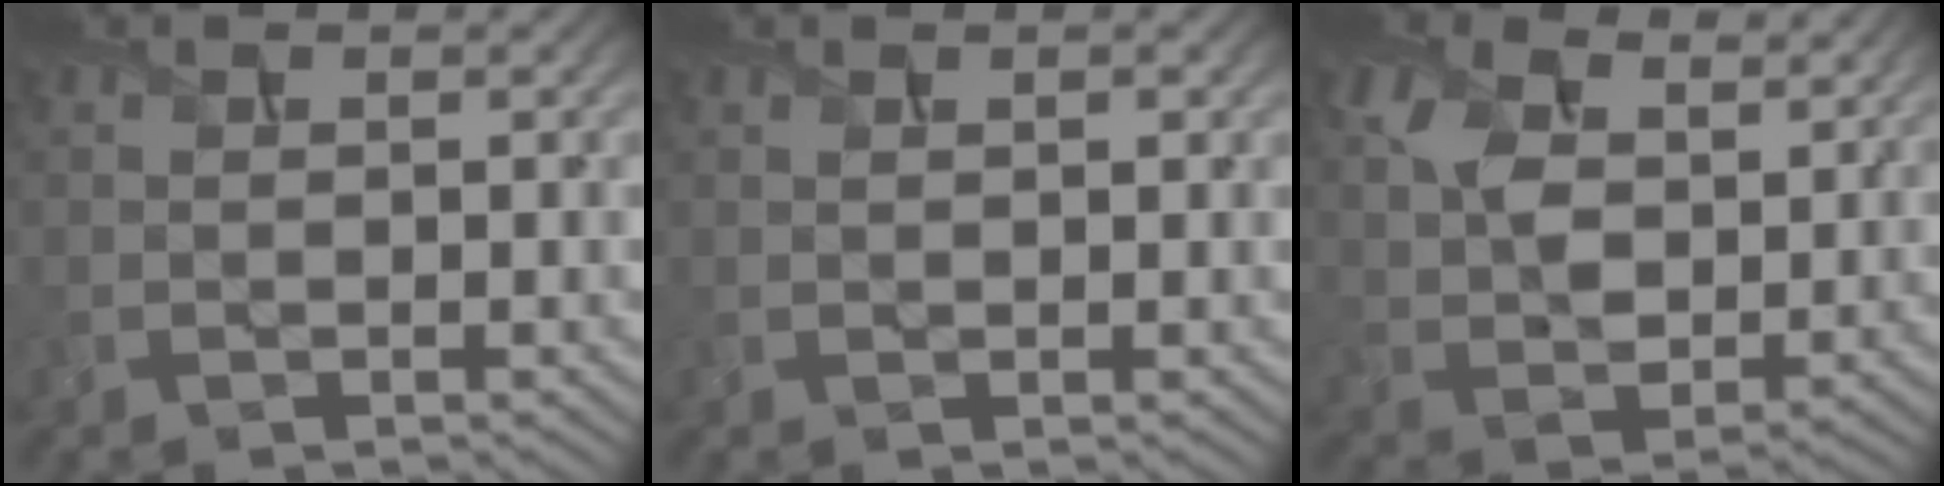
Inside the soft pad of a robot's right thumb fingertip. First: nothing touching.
{"total": 0.8, "force": [0.5, 0.4, 0.6], "torque": [-0.011, 0.000, 0.009]}
{"total": 9.8, "force": [5.3, 5.6, 6.1], "torque": [-0.152, 0.002, 0.092]}